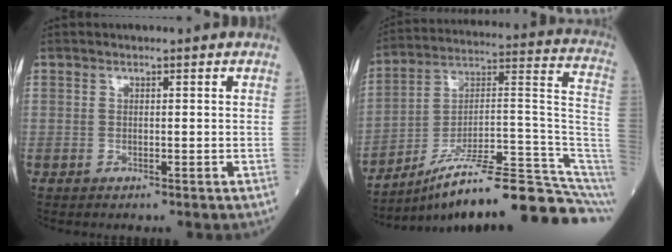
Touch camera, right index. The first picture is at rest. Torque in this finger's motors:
{"motor_torque": [-0.38, -1.05, 0.48, 0.10]}